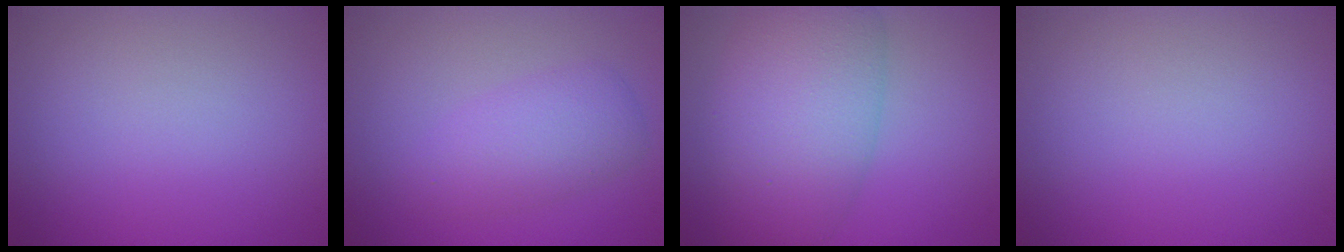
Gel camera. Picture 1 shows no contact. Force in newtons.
{"total": 3.4, "press": 3.4, "slide": 0.2}
{"total": 8.4, "press": 8.4, "slide": 0.4}
{"total": 0.0}